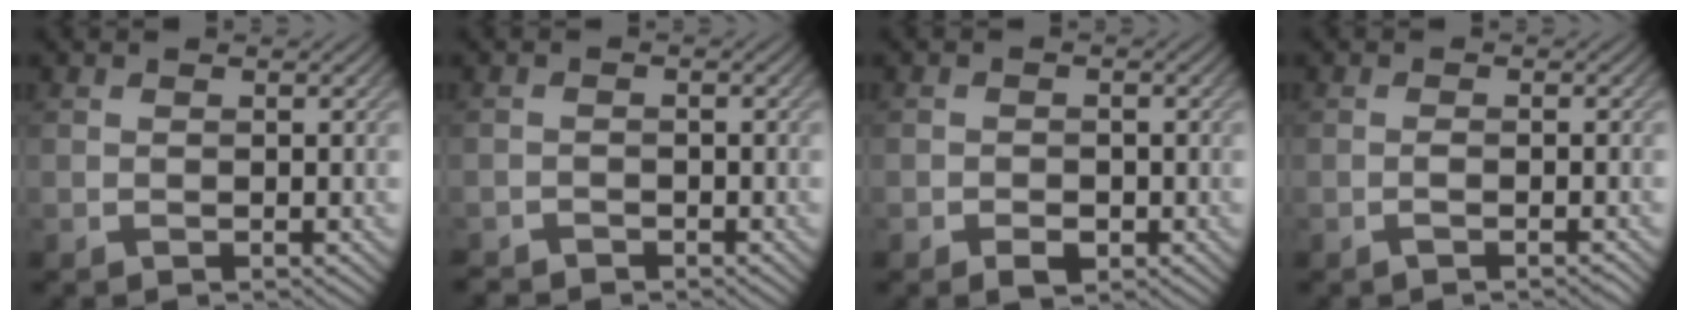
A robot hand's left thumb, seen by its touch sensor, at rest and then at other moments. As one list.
[{"total": 1.6, "force": [-1.5, 0.6, 0.1], "torque": [-0.001, -0.001, -0.032]}, {"total": 2.1, "force": [-1.1, 1.5, 1.0], "torque": [-0.014, -0.004, -0.021]}, {"total": 1.3, "force": [-0.8, 0.1, 1.0], "torque": [-0.020, 0.004, -0.017]}]